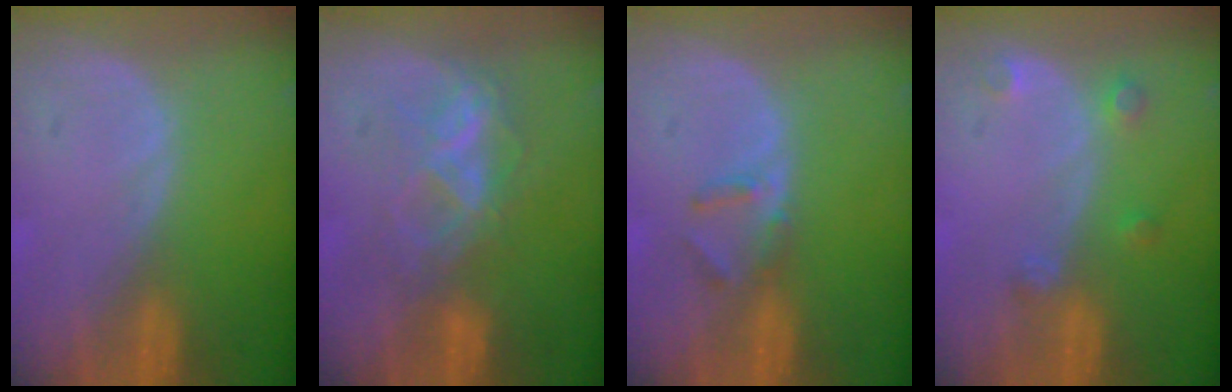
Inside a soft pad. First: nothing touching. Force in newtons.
{"total": 6.1, "press": 5.8, "slide": 2.0}
{"total": 2.5, "press": 2.3, "slide": 1.0}
{"total": 2.6, "press": 2.6, "slide": 0.4}